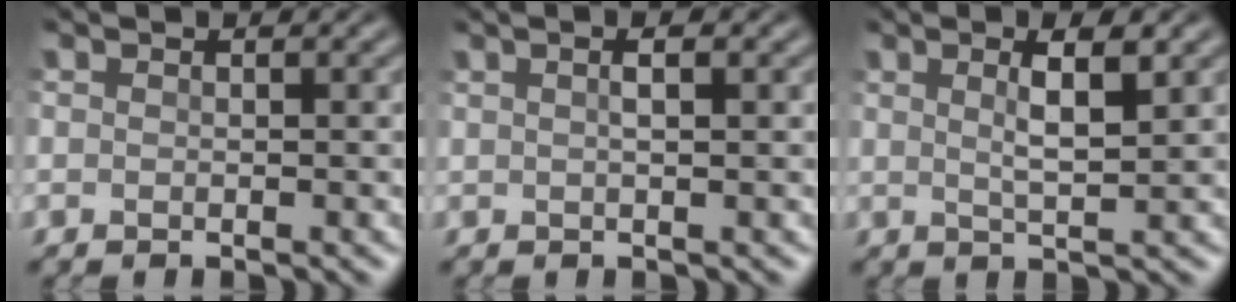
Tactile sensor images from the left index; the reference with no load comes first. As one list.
[{"total": 2.1, "force": [0.9, 0.7, 1.8], "torque": [-0.016, 0.001, -0.002]}, {"total": 3.5, "force": [1.4, 0.8, 3.2], "torque": [-0.053, 0.000, 0.022]}]